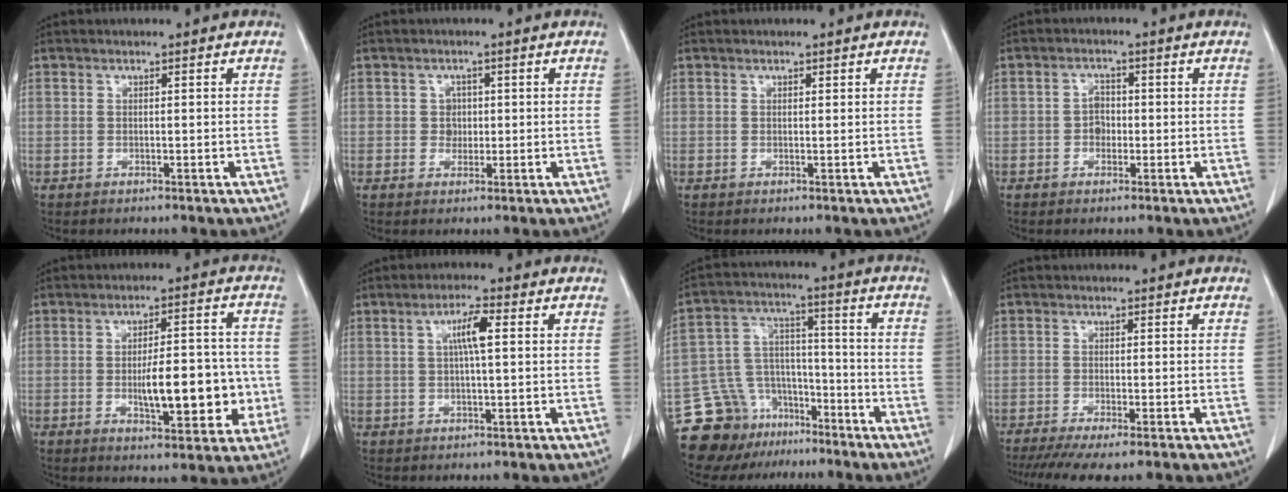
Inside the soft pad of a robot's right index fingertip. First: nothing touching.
{"total": 2.0, "force": [0.1, 1.8, 0.7], "torque": [-0.007, 0.003, 0.001]}
{"total": 0.0}
{"total": 2.4, "force": [-0.6, 1.9, 1.4], "torque": [-0.019, 0.008, -0.011]}
{"total": 11.5, "force": [-1.9, 3.9, 10.7], "torque": [-0.157, 0.015, -0.020]}
{"total": 4.4, "force": [1.0, 0.3, 4.3], "torque": [-0.079, 0.006, 0.016]}
{"total": 14.4, "force": [-10.9, 8.8, 3.3], "torque": [-0.065, 0.063, -0.182]}
{"total": 8.9, "force": [-7.1, 1.0, 5.2], "torque": [-0.071, -0.015, -0.109]}